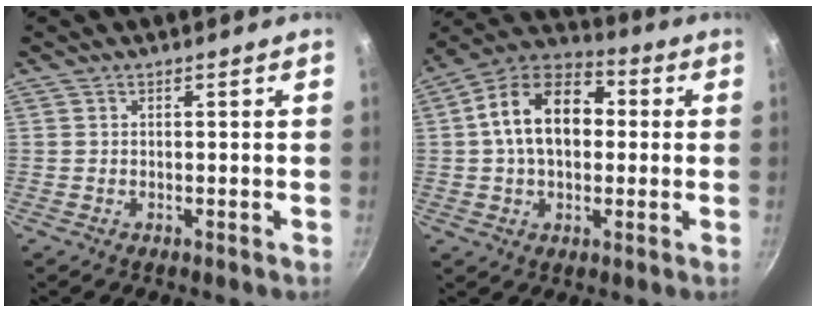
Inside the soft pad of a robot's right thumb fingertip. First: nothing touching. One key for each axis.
{"total": 15.8, "fx": 1.4, "fy": 10.6, "fz": 11.6, "tx": -0.160, "ty": 0.032, "tz": 0.004}